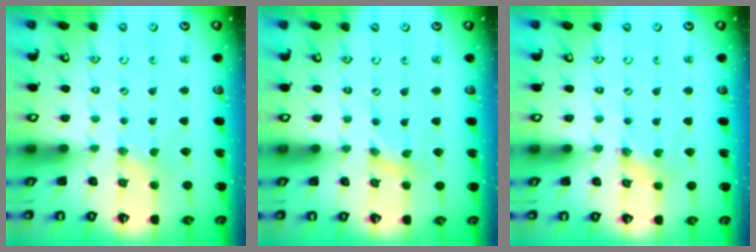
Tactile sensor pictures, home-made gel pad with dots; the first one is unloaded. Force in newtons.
{"total": 0.0}
{"total": 0.8, "press": 0.8, "slide": 0.0}